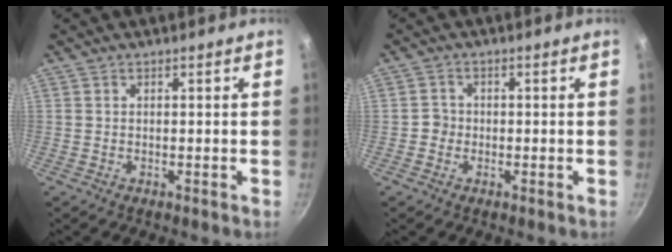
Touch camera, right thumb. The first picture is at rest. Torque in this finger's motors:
{"motor_torque": [-0.12, 0.29, 0.39, -0.28, 0.03]}